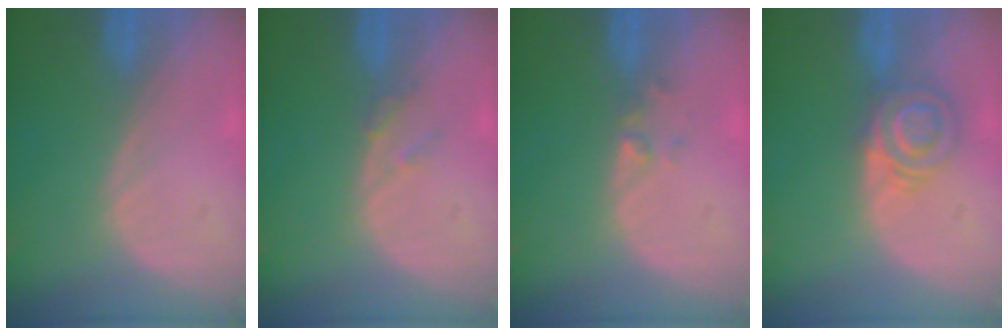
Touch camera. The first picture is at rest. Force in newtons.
{"total": 1.6, "press": 1.6, "slide": 0.2}
{"total": 1.4, "press": 1.2, "slide": 0.7}
{"total": 5.7, "press": 5.6, "slide": 0.9}